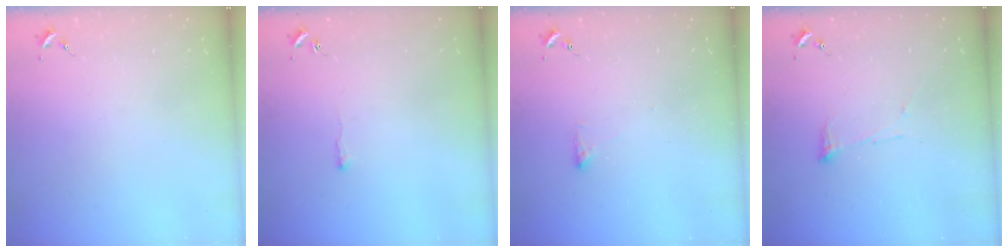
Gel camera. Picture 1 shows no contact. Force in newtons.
{"total": 2.1, "press": 2.1, "slide": 0.4}
{"total": 2.5, "press": 2.4, "slide": 0.5}
{"total": 6.3, "press": 6.2, "slide": 0.7}